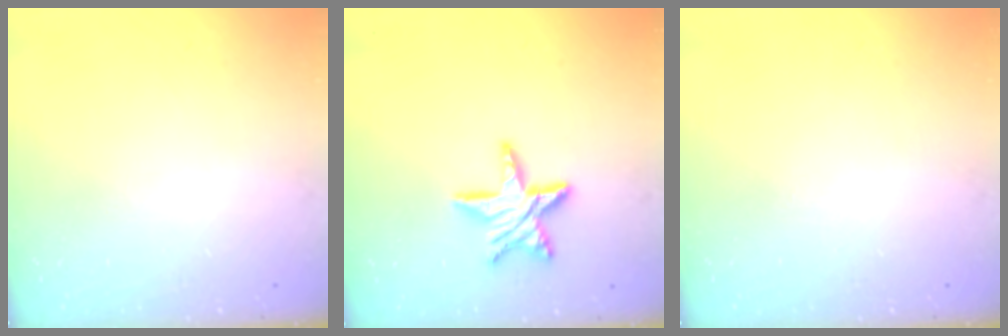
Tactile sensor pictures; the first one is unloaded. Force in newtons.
{"total": 12.1, "press": 12.1, "slide": 1.0}
{"total": 0.0}